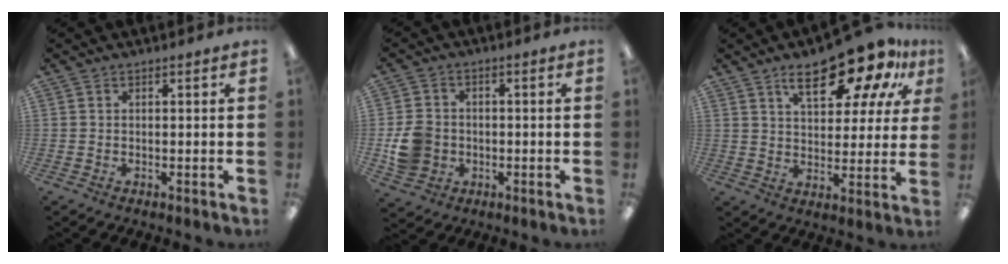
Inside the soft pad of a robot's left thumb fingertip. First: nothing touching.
{"total": 7.9, "force": [-1.4, 7.0, 3.3], "torque": [-0.073, 0.019, -0.020]}
{"total": 17.7, "force": [11.4, 7.2, 11.5], "torque": [-0.170, -0.057, 0.188]}